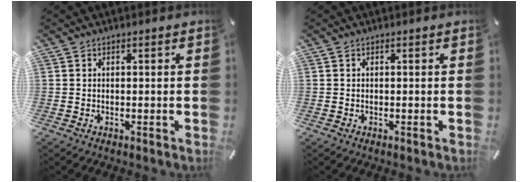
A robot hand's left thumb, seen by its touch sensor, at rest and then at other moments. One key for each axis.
{"total": 0.0}